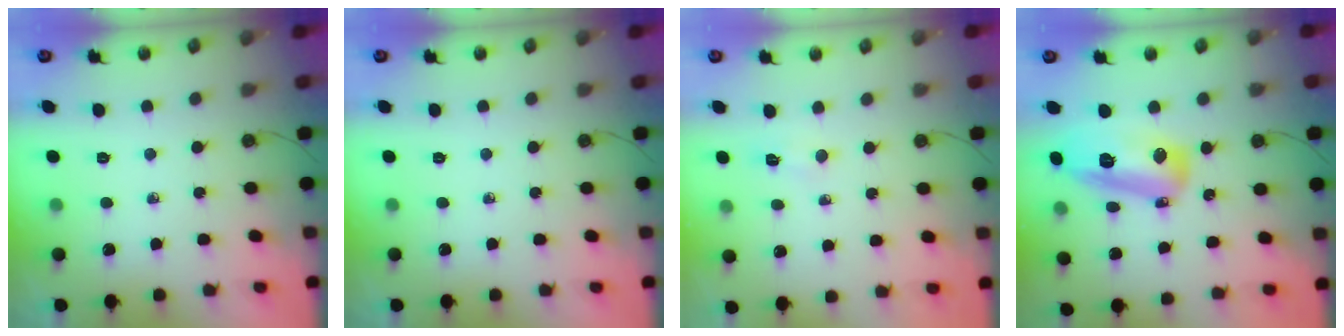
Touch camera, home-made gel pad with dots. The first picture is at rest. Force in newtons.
{"total": 0.0}
{"total": 3.3, "press": 3.1, "slide": 1.1}
{"total": 14.9, "press": 14.8, "slide": 1.8}